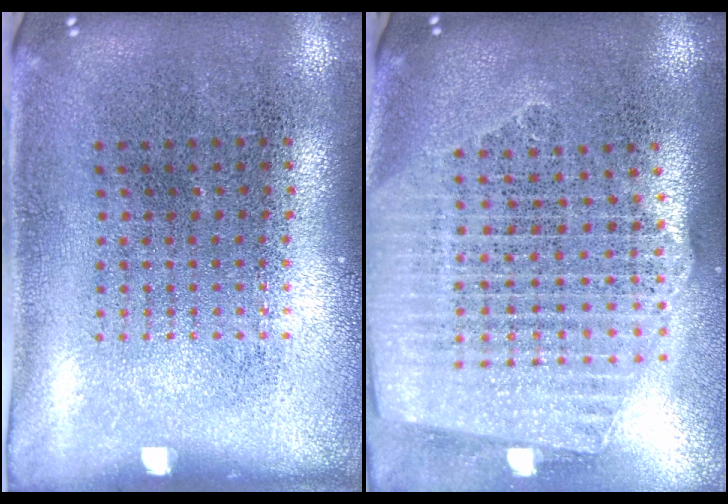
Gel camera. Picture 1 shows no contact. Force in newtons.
{"total": 2.4, "press": 2.2, "slide": 1.2}